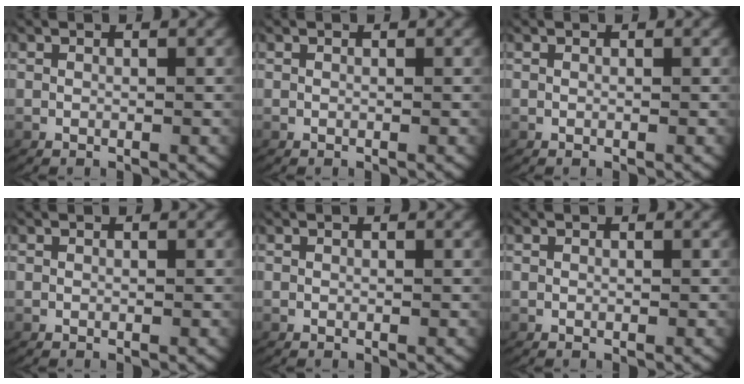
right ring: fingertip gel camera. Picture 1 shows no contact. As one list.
[{"total": 0.0}, {"total": 0.0}, {"total": 0.0}, {"total": 0.0}, {"total": 0.0}]